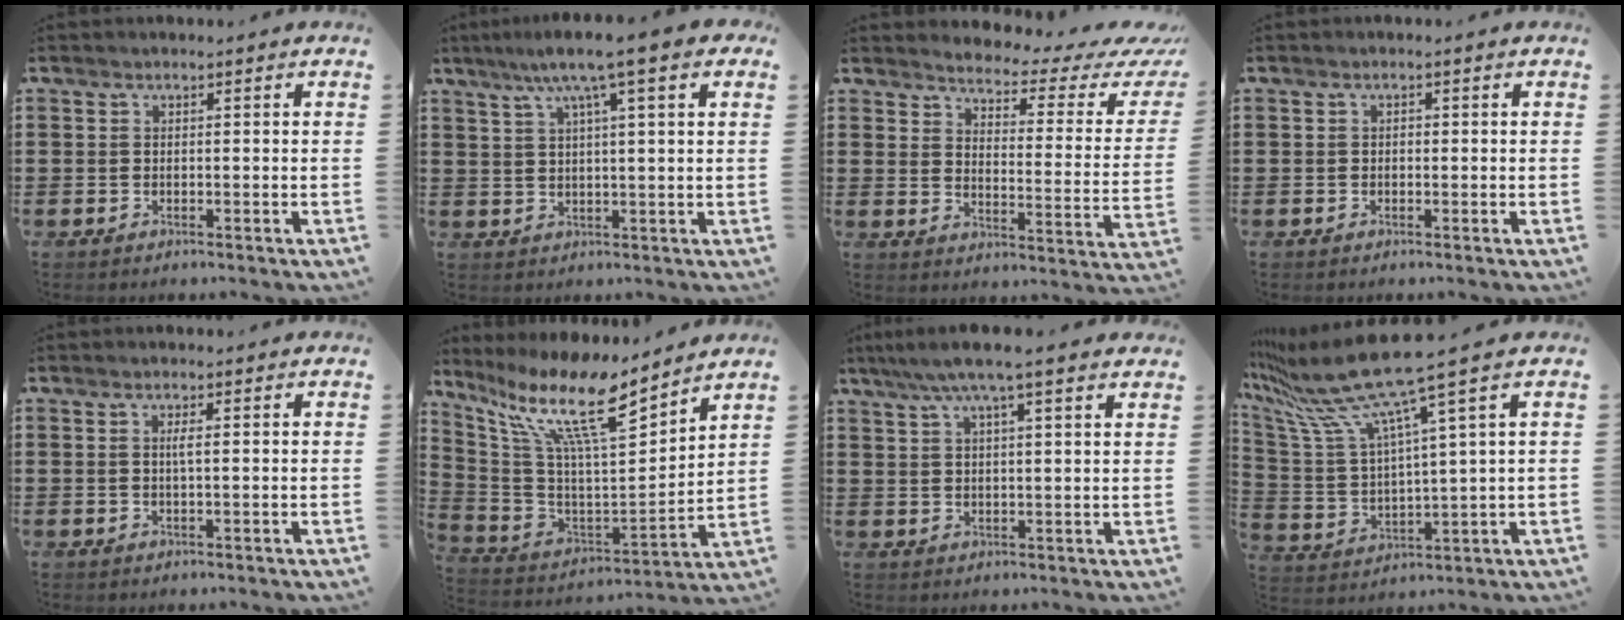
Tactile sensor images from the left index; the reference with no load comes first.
{"total": 7.3, "force": [4.2, 0.2, 5.9], "torque": [-0.129, 0.001, 0.069]}
{"total": 3.2, "force": [2.9, 0.4, 1.4], "torque": [-0.039, -0.027, 0.039]}
{"total": 0.6, "force": [-0.1, 0.4, 0.4], "torque": [-0.010, 0.001, -0.002]}
{"total": 1.4, "force": [0.3, 0.1, 1.4], "torque": [-0.029, 0.000, 0.004]}
{"total": 14.4, "force": [9.9, 2.3, 10.1], "torque": [-0.232, -0.060, 0.161]}
{"total": 5.8, "force": [4.4, 0.2, 3.8], "torque": [-0.085, -0.007, 0.076]}
{"total": 11.9, "force": [9.0, 0.3, 7.8], "torque": [-0.201, -0.062, 0.146]}